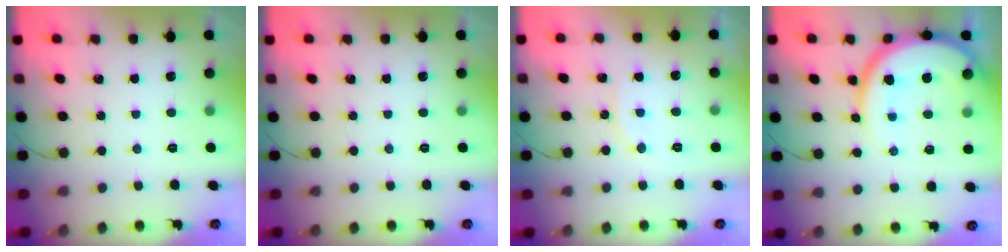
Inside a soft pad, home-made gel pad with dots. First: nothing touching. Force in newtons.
{"total": 0.0}
{"total": 5.9, "press": 5.9, "slide": 0.8}
{"total": 15.1, "press": 15.0, "slide": 1.9}